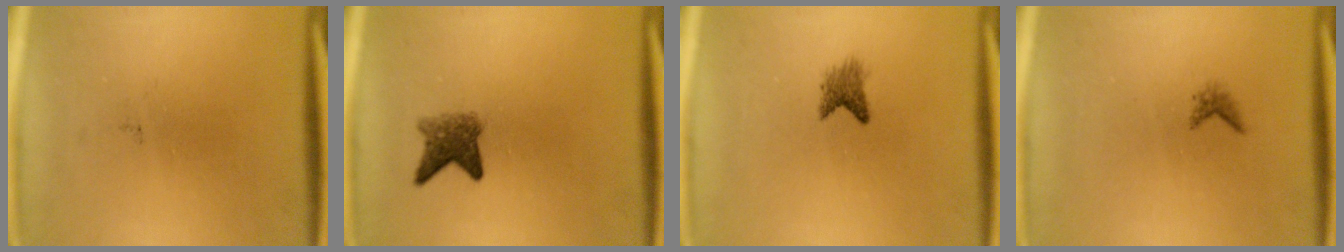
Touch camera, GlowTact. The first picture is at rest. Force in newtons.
{"total": 3.5}
{"total": 2.1}
{"total": 0.9}